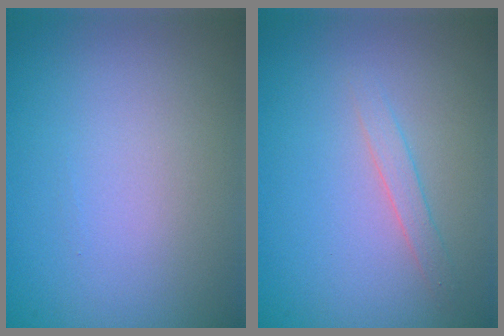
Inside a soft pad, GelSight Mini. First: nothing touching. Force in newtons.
{"total": 1.3, "press": 1.3, "slide": 0.0}